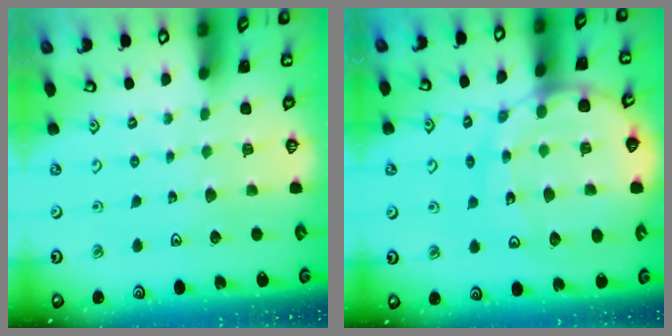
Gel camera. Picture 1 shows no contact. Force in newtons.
{"total": 16.2, "press": 16.1, "slide": 1.9}